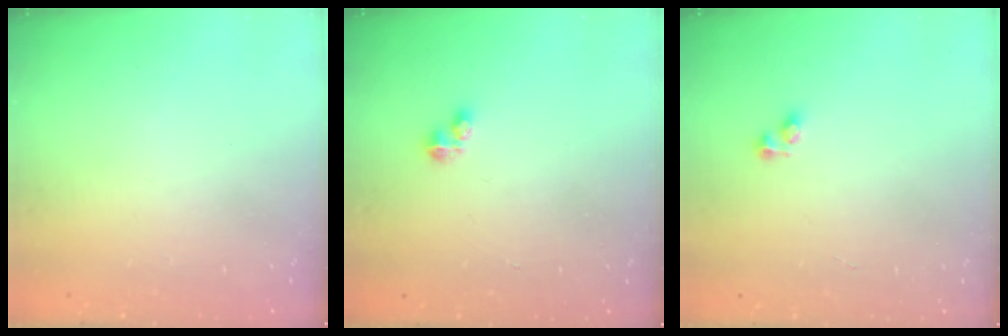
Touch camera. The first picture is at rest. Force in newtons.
{"total": 2.8, "press": 2.8, "slide": 0.4}
{"total": 2.0, "press": 2.0, "slide": 0.3}